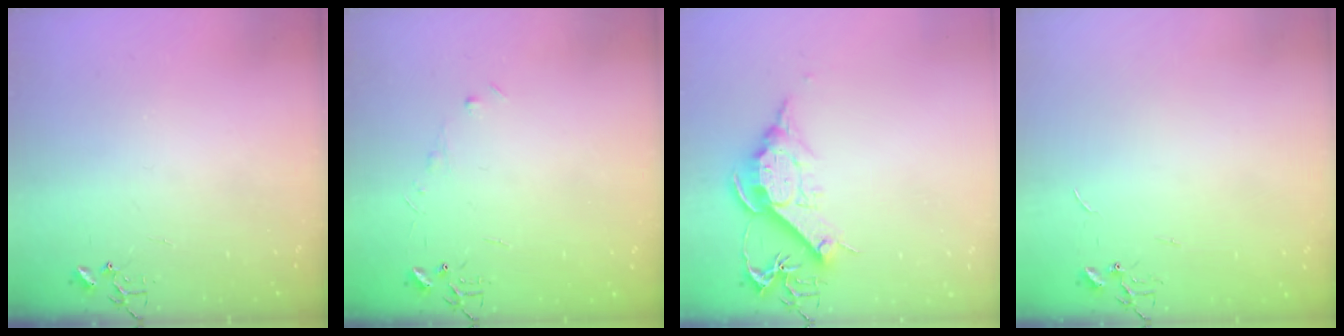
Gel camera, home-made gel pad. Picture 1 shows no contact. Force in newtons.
{"total": 3.5, "press": 3.5, "slide": 0.5}
{"total": 11.9, "press": 11.9, "slide": 0.4}
{"total": 0.7, "press": 0.7, "slide": 0.1}